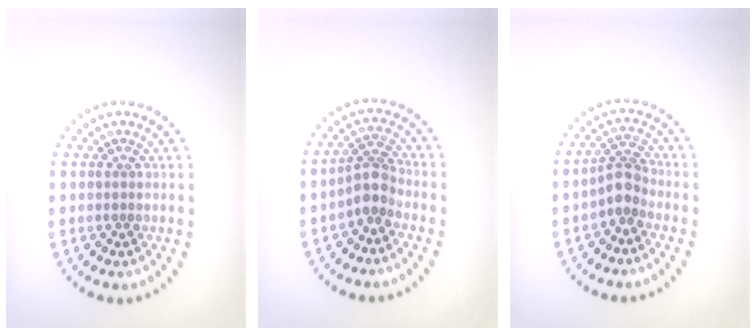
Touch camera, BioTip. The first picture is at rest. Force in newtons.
{"total": 2.8, "press": 2.2, "slide": 1.7}
{"total": 2.5, "press": 2.0, "slide": 1.6}